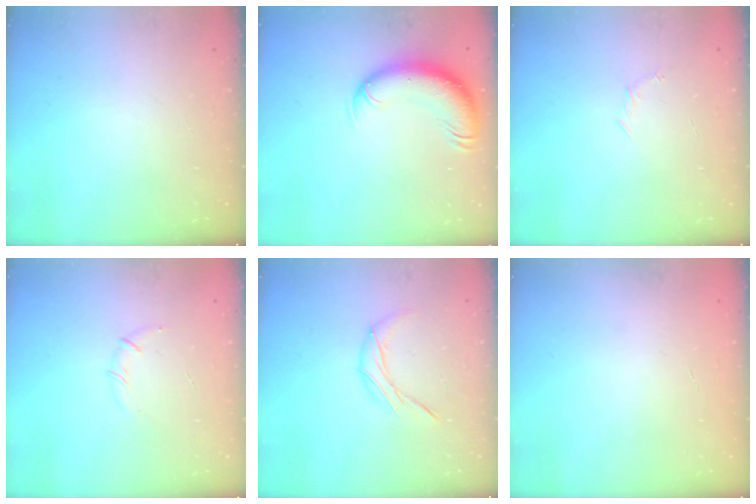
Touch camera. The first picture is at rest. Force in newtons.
{"total": 12.3, "press": 11.8, "slide": 3.3}
{"total": 3.4, "press": 3.3, "slide": 0.9}
{"total": 3.8, "press": 3.7, "slide": 0.9}
{"total": 6.8, "press": 6.8, "slide": 0.4}
{"total": 0.5, "press": 0.5, "slide": 0.1}